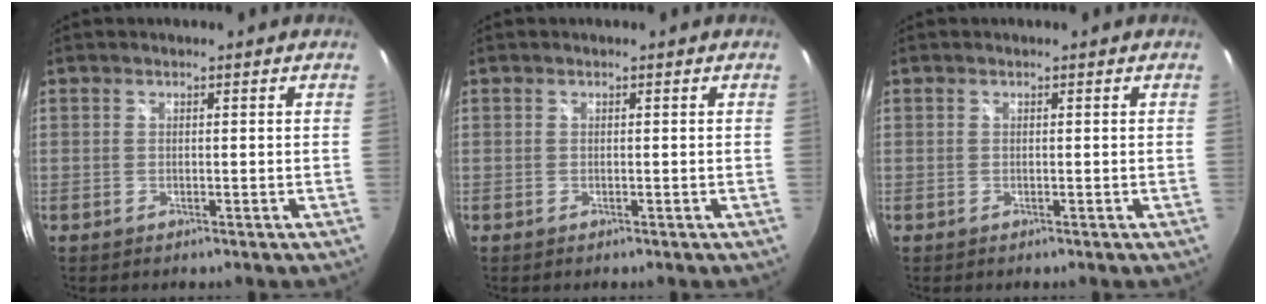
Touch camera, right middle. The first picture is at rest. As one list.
[{"total": 0.0}, {"total": 0.0}]